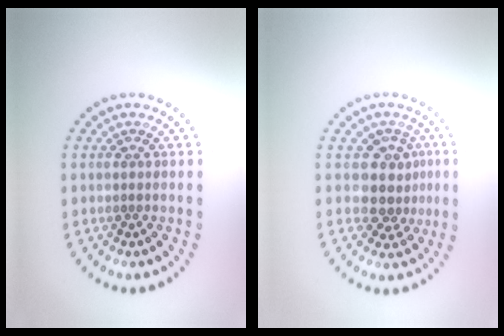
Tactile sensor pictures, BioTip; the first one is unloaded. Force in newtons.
{"total": 3.3, "press": 2.5, "slide": 2.1}